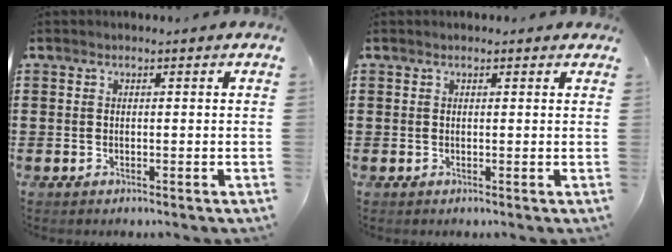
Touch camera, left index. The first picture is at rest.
{"total": 0.7, "force": [0.3, 0.6, 0.1], "torque": [0.004, 0.000, 0.005]}